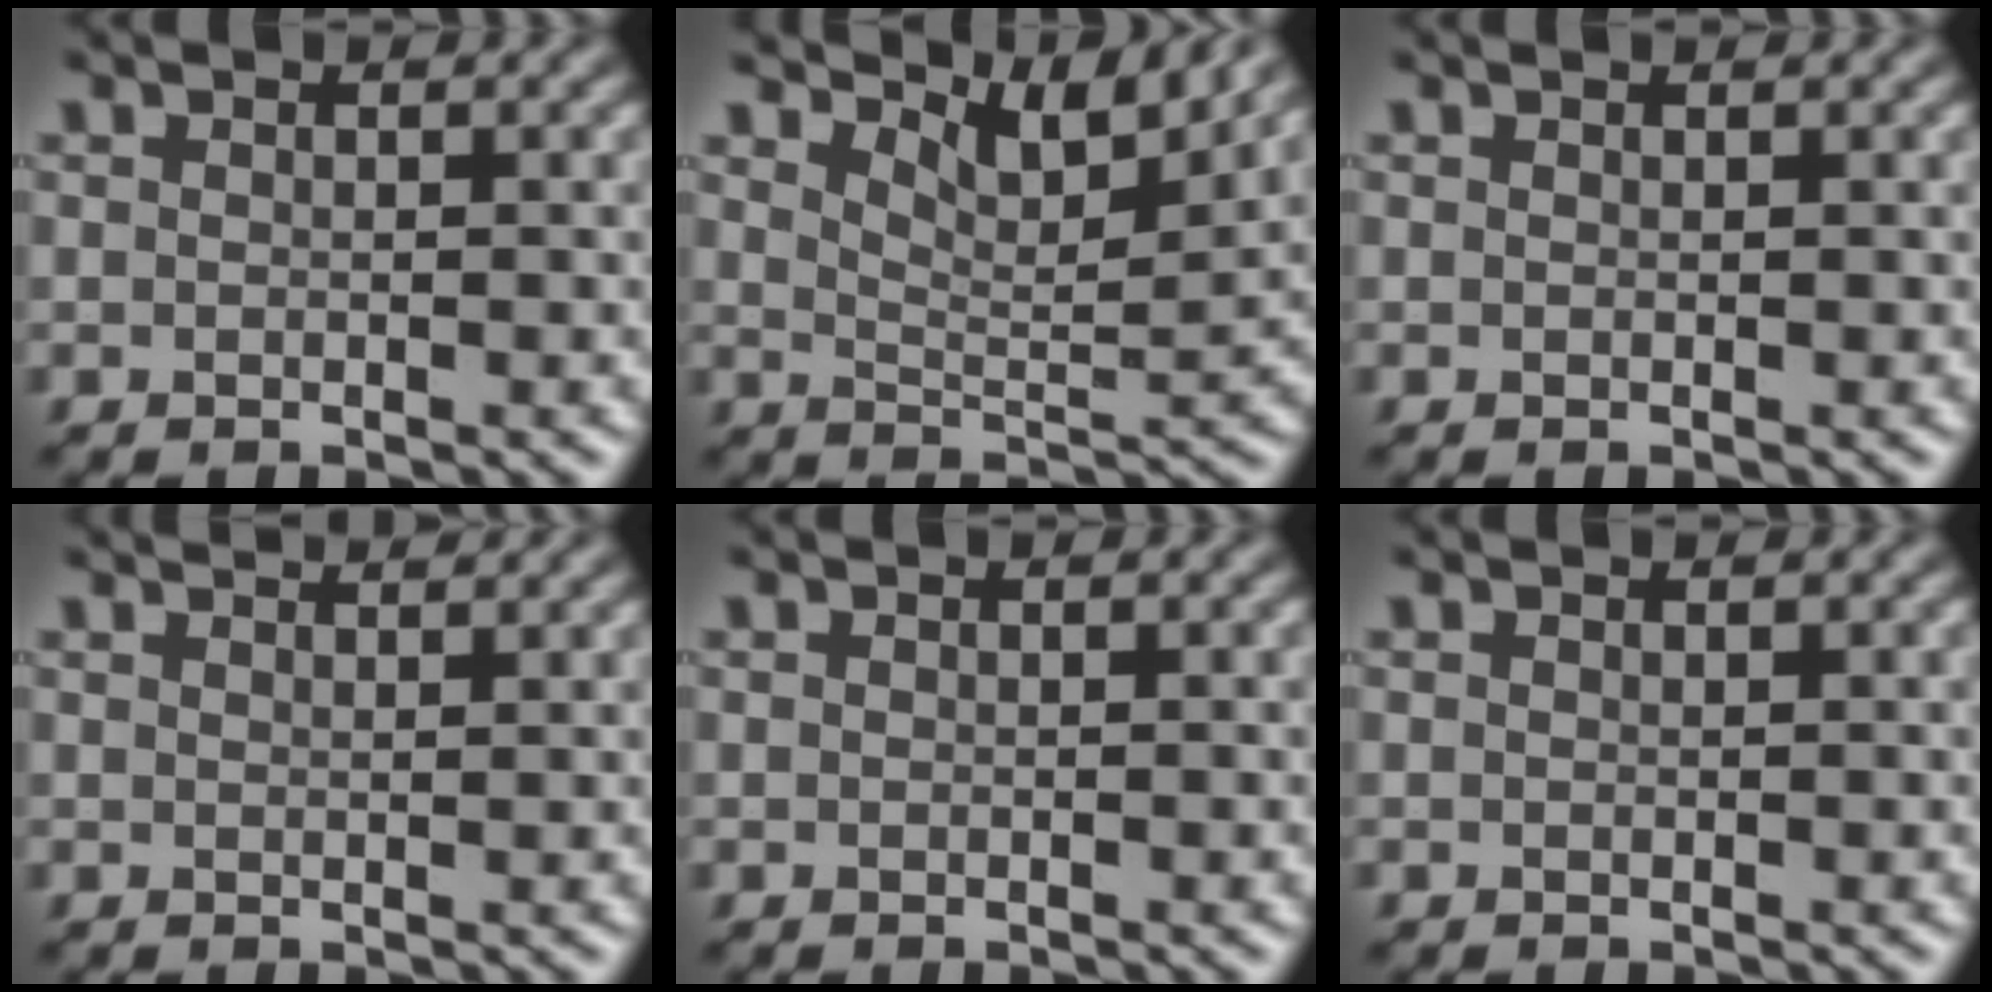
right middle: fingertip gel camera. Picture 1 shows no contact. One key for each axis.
{"total": 6.1, "fx": 4.9, "fy": 1.5, "fz": 3.3, "tx": -0.061, "ty": -0.001, "tz": 0.076}
{"total": 0.5, "fx": 0.5, "fy": 0.0, "fz": 0.1, "tx": -0.002, "ty": 0.001, "tz": 0.006}
{"total": 2.5, "fx": 2.3, "fy": 0.5, "fz": 0.9, "tx": -0.003, "ty": 0.003, "tz": 0.016}
{"total": 0.0}
{"total": 0.0}